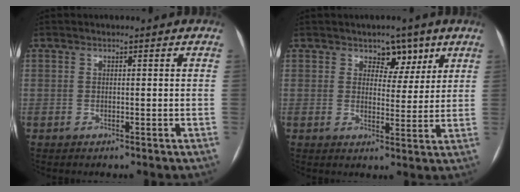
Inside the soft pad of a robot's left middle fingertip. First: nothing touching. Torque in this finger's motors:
{"motor_torque": [0.02, -0.07, 0.00, 0.01]}